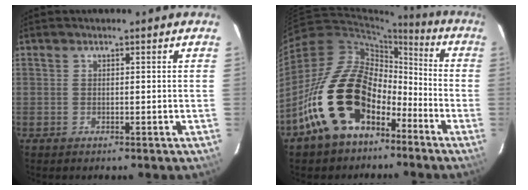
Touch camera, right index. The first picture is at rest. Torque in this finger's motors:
{"motor_torque": [1.69, -0.45, 0.98, 0.21]}